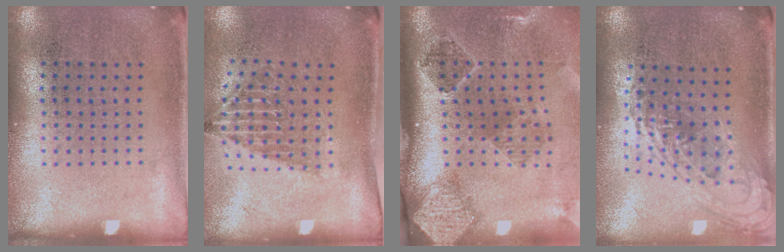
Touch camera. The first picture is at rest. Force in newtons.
{"total": 1.5, "press": 1.1, "slide": 1.0}
{"total": 2.8, "press": 1.9, "slide": 2.1}
{"total": 1.5, "press": 1.3, "slide": 0.7}